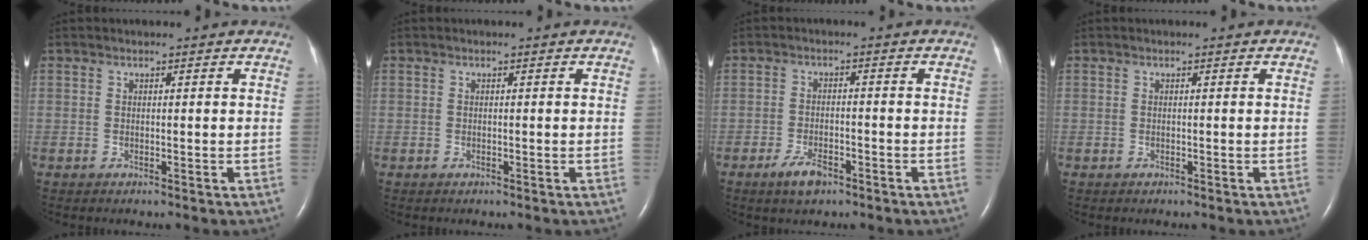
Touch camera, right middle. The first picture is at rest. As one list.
[{"total": 0.0}, {"total": 4.1, "force": [-2.7, 1.6, 2.7], "torque": [-0.057, -0.001, -0.045]}, {"total": 0.0}]